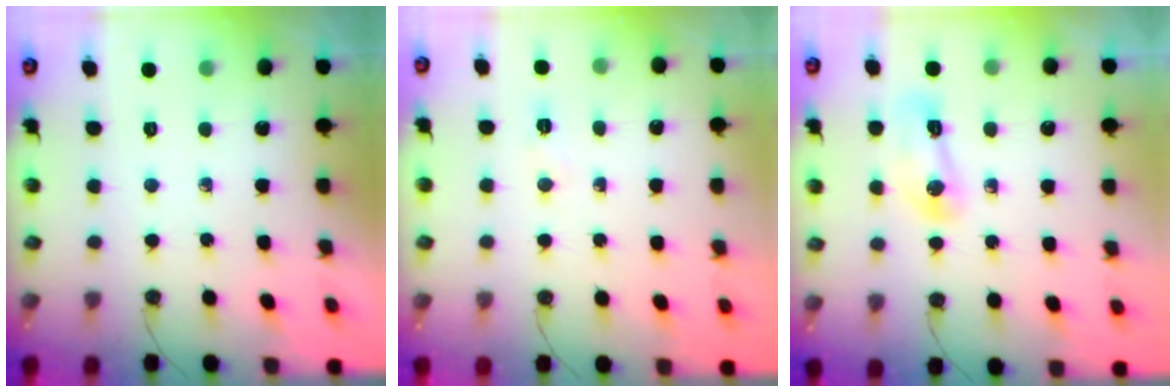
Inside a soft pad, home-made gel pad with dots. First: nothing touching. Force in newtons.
{"total": 4.3, "press": 3.7, "slide": 2.3}
{"total": 7.2, "press": 7.1, "slide": 0.9}